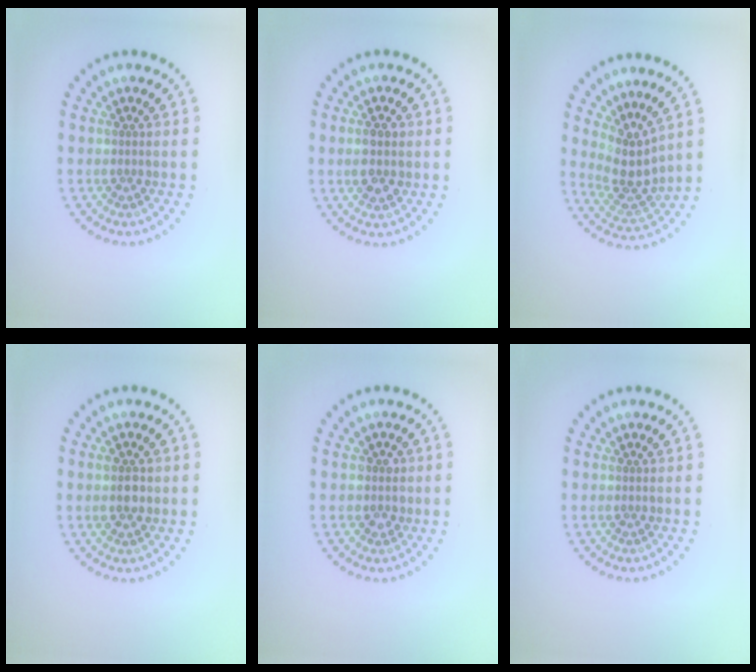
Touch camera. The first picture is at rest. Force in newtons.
{"total": 2.3, "press": 2.3, "slide": 0.0}
{"total": 3.7, "press": 2.8, "slide": 2.4}
{"total": 2.6, "press": 2.6, "slide": 0.3}
{"total": 1.7, "press": 1.5, "slide": 0.8}
{"total": 0.0}